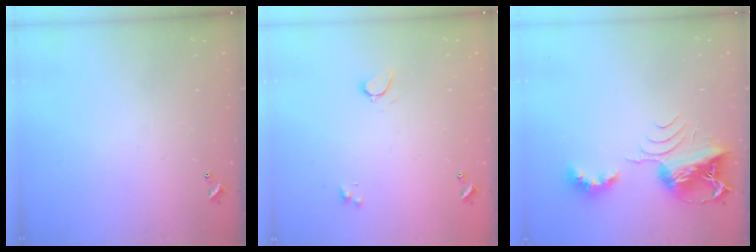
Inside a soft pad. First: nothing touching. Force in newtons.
{"total": 0.9, "press": 0.6, "slide": 0.6}
{"total": 9.0, "press": 9.0, "slide": 1.0}